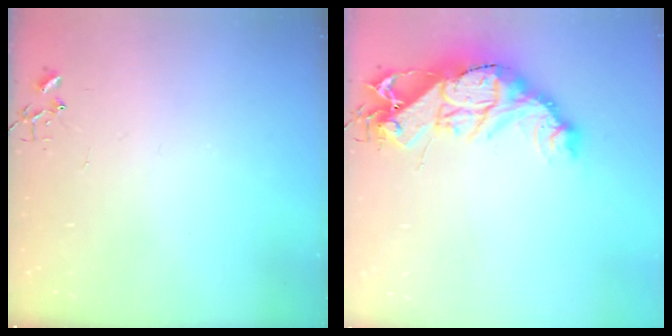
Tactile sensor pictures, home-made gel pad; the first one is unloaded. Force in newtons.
{"total": 19.8, "press": 19.7, "slide": 1.9}